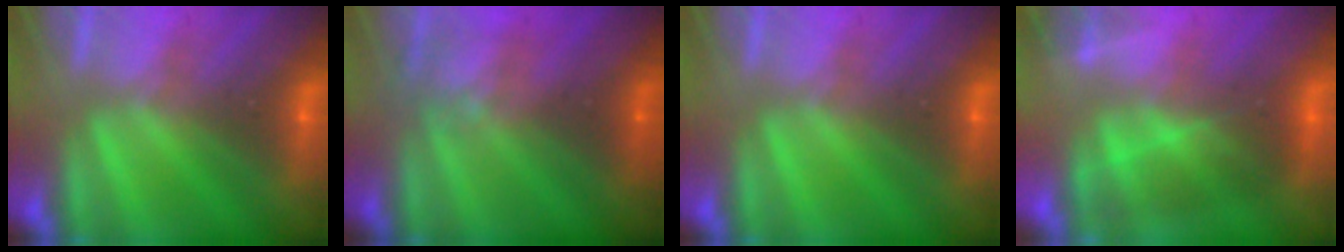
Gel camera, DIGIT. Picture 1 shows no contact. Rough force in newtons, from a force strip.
{"total": 2.4}
{"total": 0.0}
{"total": 4.7}